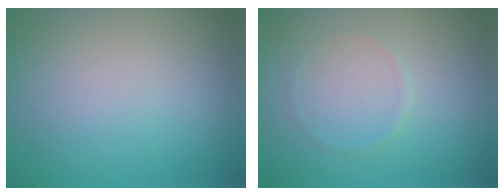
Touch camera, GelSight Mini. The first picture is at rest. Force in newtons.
{"total": 0.5, "press": 0.5, "slide": 0.1}